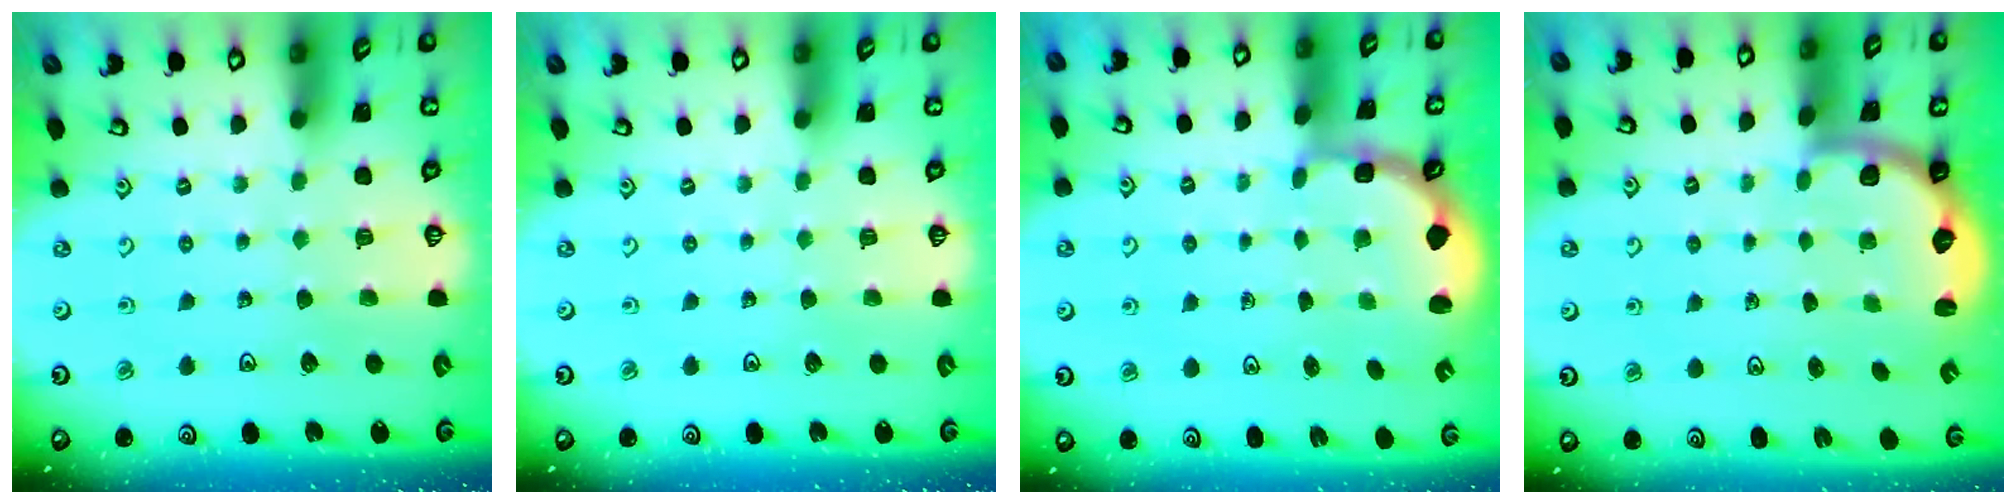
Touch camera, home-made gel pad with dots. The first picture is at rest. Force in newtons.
{"total": 0.0}
{"total": 2.7, "press": 2.1, "slide": 1.7}
{"total": 2.5, "press": 2.1, "slide": 1.3}